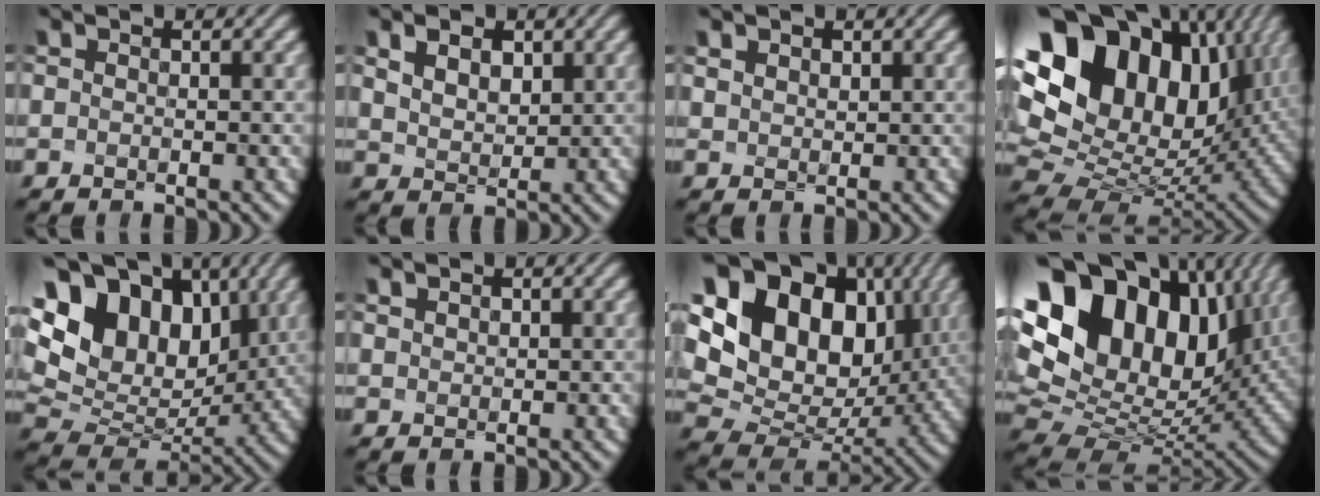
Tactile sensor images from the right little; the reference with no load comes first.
{"total": 4.0, "force": [2.0, 2.4, 2.4], "torque": [-0.052, 0.015, 0.027]}
{"total": 2.6, "force": [1.6, 1.8, 1.1], "torque": [-0.037, 0.014, 0.019]}
{"total": 19.9, "force": [8.2, 13.4, 12.3], "torque": [-0.268, 0.056, 0.155]}
{"total": 15.1, "force": [6.5, 10.2, 9.0], "torque": [-0.189, 0.039, 0.126]}
{"total": 1.7, "force": [1.0, 1.2, 0.7], "torque": [-0.027, 0.017, 0.007]}
{"total": 19.5, "force": [7.2, 14.3, 11.2], "torque": [-0.254, 0.055, 0.140]}
{"total": 18.2, "force": [8.2, 11.7, 11.2], "torque": [-0.234, 0.049, 0.154]}